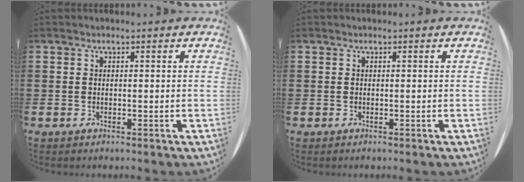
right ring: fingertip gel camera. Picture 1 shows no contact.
{"total": 0.0}